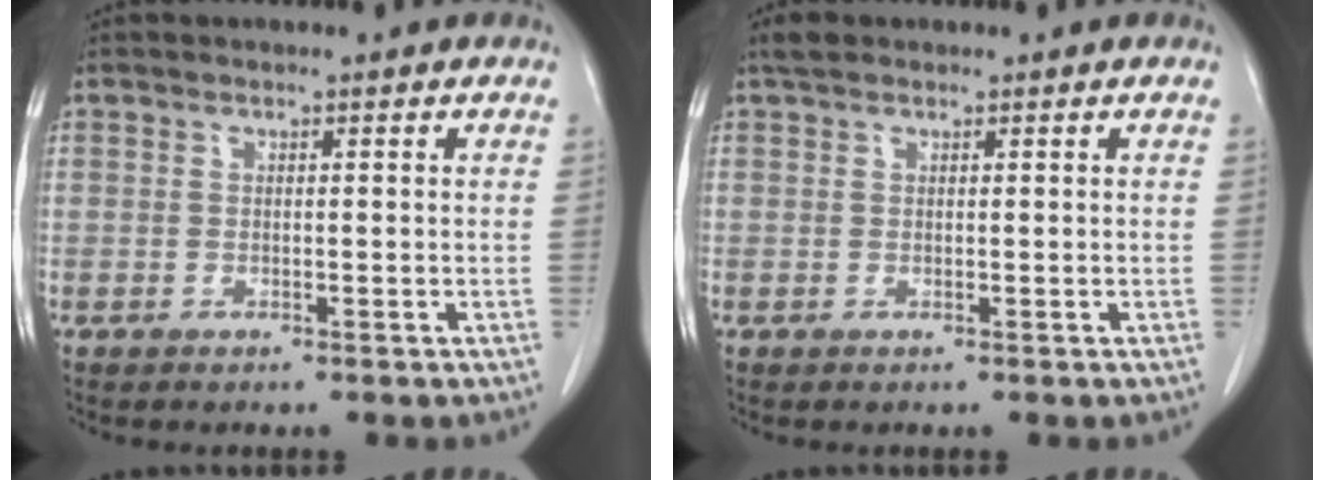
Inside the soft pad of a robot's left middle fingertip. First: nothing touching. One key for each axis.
{"total": 1.4, "fx": 1.1, "fy": 0.8, "fz": 0.5, "tx": -0.010, "ty": 0.012, "tz": 0.017}